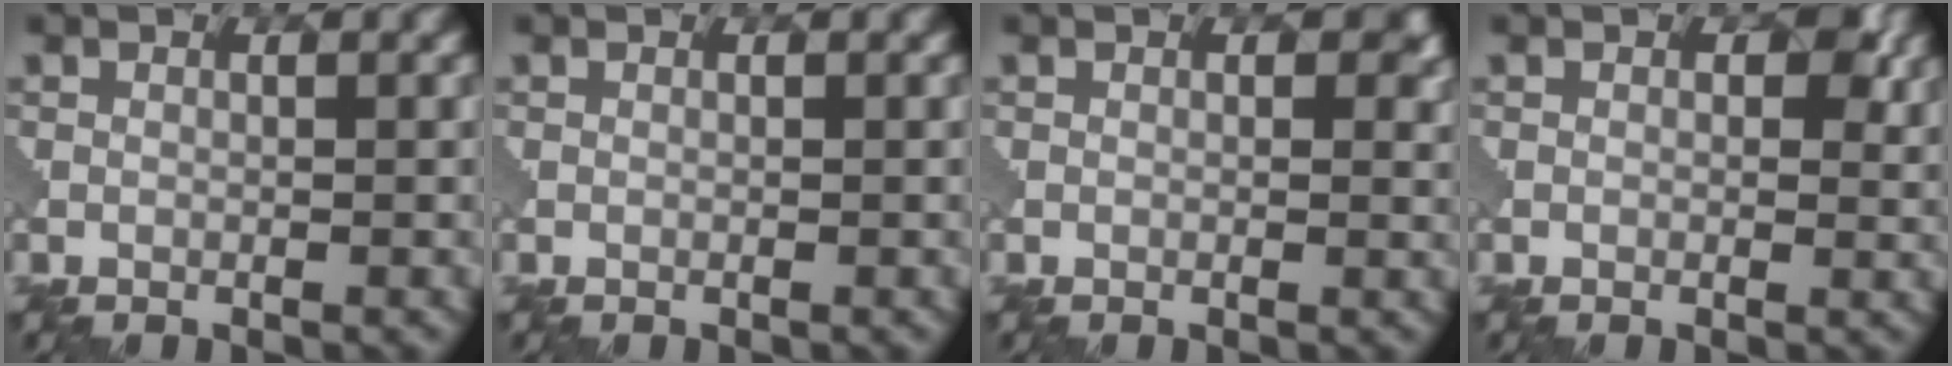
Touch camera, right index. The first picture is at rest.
{"total": 0.0}
{"total": 2.0, "force": [0.4, 1.2, 1.6], "torque": [-0.012, 0.007, 0.015]}
{"total": 2.1, "force": [0.7, 1.4, 1.5], "torque": [-0.025, -0.003, 0.024]}